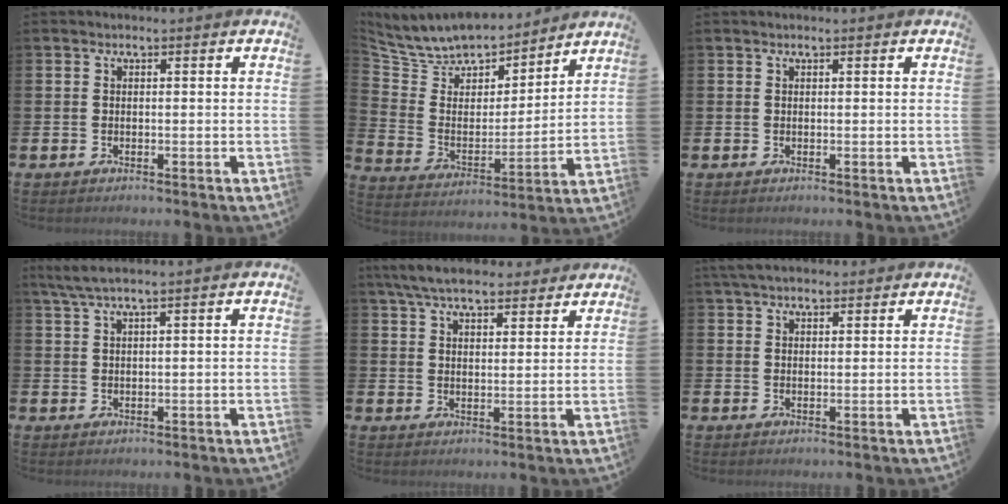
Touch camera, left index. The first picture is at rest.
{"total": 8.1, "force": [7.8, 2.1, 0.2], "torque": [-0.060, -0.066, 0.140]}
{"total": 0.0}
{"total": 3.0, "force": [2.4, -0.5, 1.7], "torque": [-0.045, -0.002, 0.044]}
{"total": 6.8, "force": [6.3, 1.6, 2.0], "torque": [-0.056, -0.018, 0.115]}
{"total": 3.9, "force": [3.4, 1.3, 1.4], "torque": [-0.033, -0.003, 0.064]}